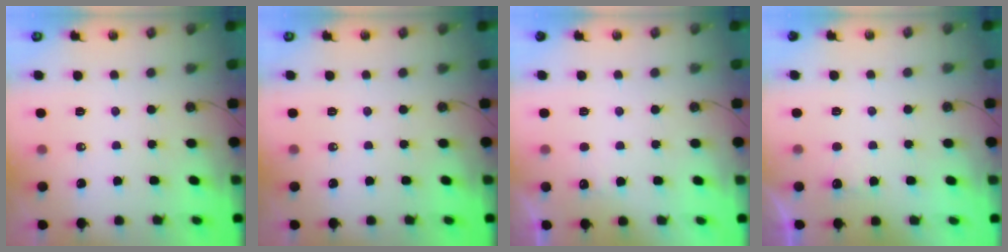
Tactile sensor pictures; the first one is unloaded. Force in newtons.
{"total": 0.0}
{"total": 5.1, "press": 4.9, "slide": 1.2}
{"total": 2.0, "press": 1.8, "slide": 0.9}